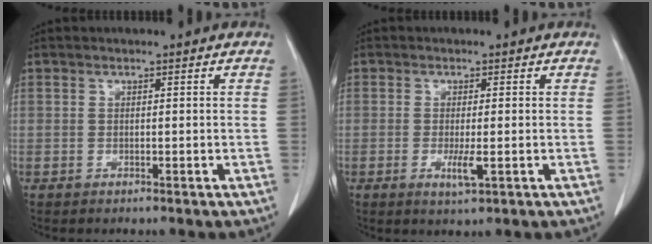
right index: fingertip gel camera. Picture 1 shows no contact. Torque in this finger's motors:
{"motor_torque": [0.84, -0.35, 0.38, 0.08]}